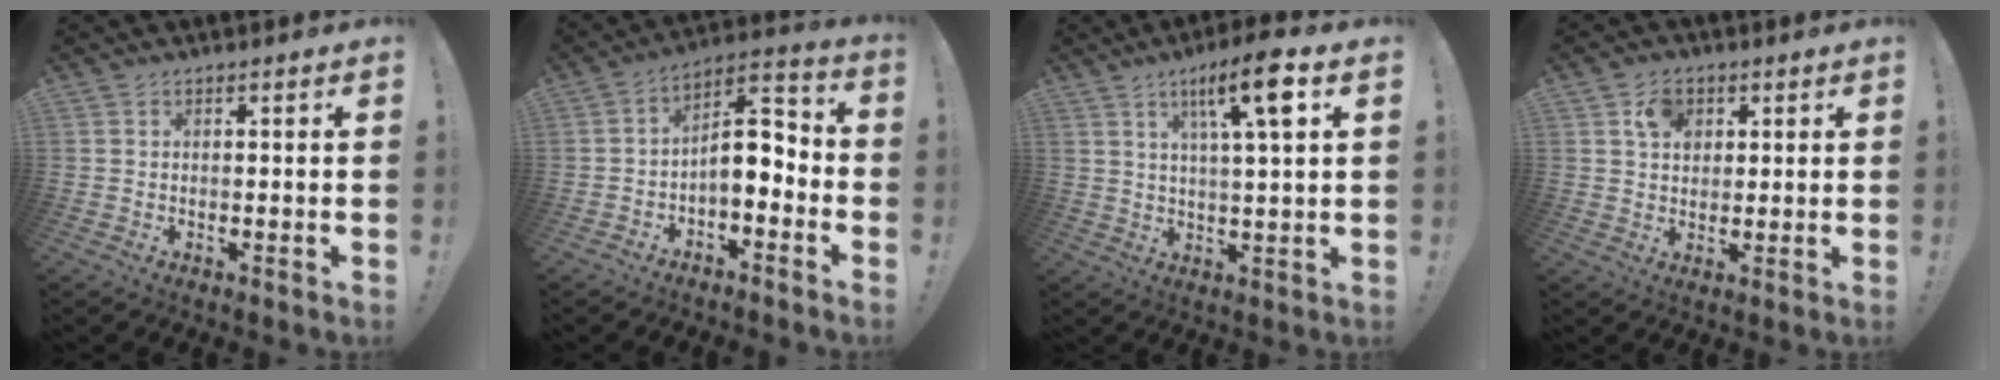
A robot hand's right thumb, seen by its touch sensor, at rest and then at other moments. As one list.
[{"total": 8.6, "force": [-2.2, 5.0, 6.6], "torque": [-0.107, 0.013, -0.035]}, {"total": 11.2, "force": [4.8, 1.6, 10.0], "torque": [-0.164, -0.010, 0.070]}, {"total": 6.7, "force": [2.9, 5.0, 3.3], "torque": [-0.051, 0.000, 0.054]}]